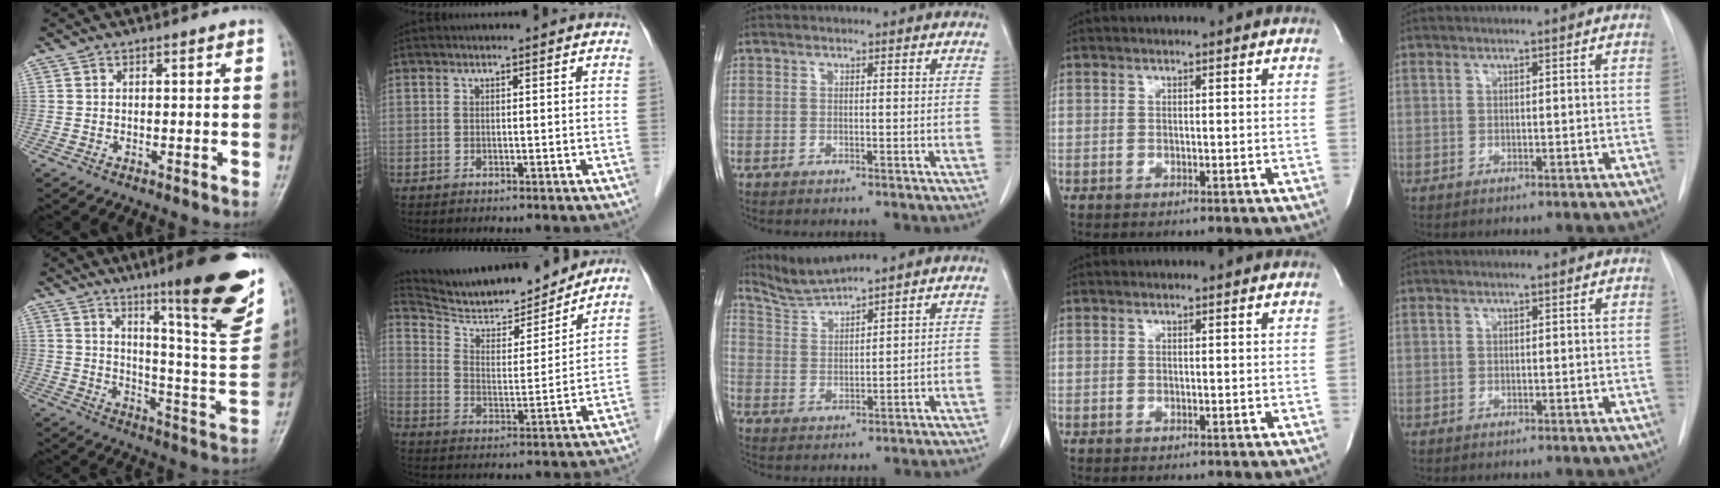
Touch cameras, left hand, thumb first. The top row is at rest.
{"thumb": {"total": 22.0, "force": [13.3, 3.1, 17.3], "torque": [-0.202, -0.070, 0.200]}, "index": {"total": 16.3, "force": [15.3, 1.9, 5.3], "torque": [-0.096, -0.010, 0.250]}, "middle": {"total": 4.9, "force": [4.6, -1.5, -0.3], "torque": [-0.008, -0.010, 0.104]}}